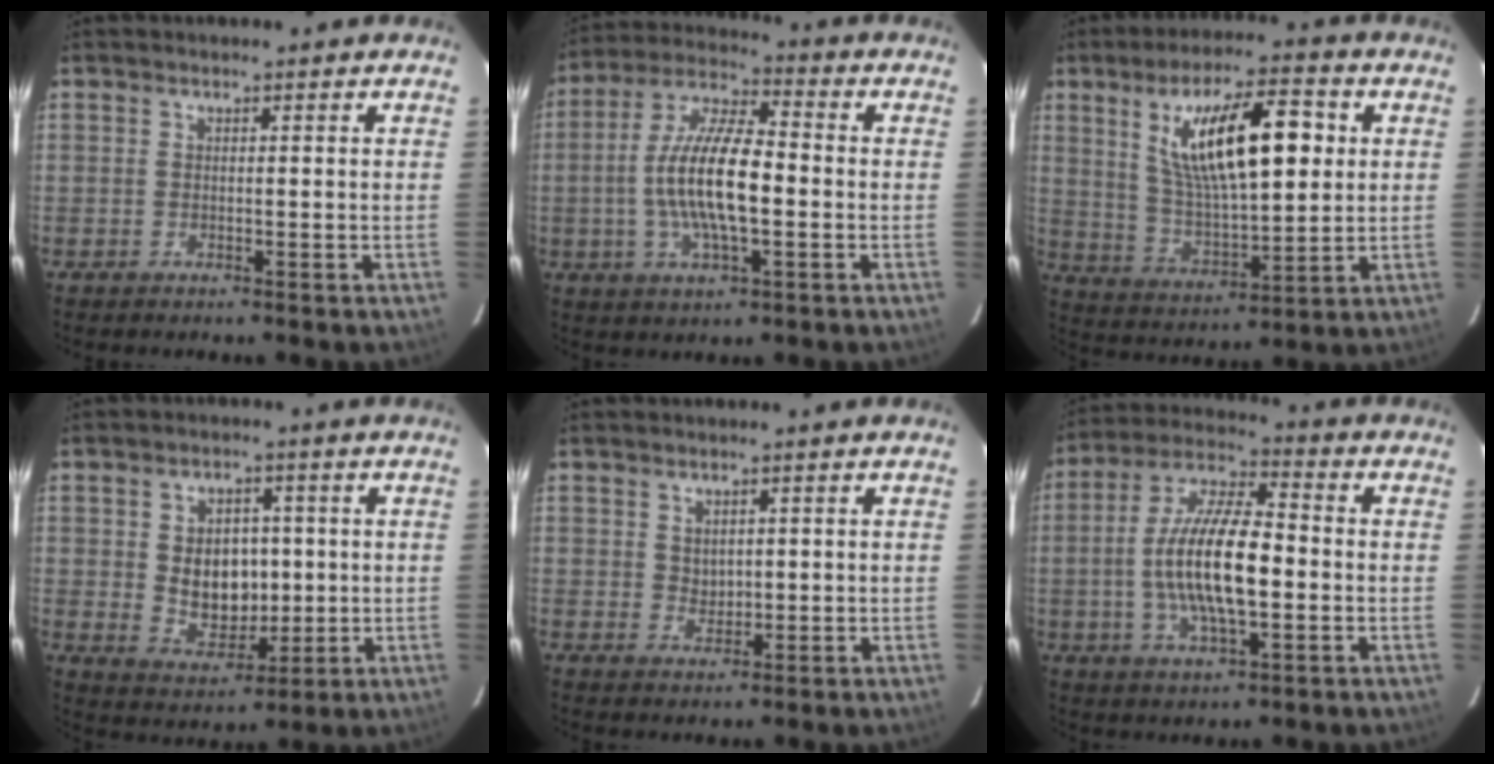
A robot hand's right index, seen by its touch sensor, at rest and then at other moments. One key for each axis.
{"total": 13.9, "fx": -1.9, "fy": 4.4, "fz": 13.0, "tx": -0.258, "ty": 0.004, "tz": -0.037}
{"total": 17.3, "fx": 5.2, "fy": 5.5, "fz": 15.5, "tx": -0.266, "ty": 0.014, "tz": 0.103}
{"total": 8.9, "fx": 0.4, "fy": 6.8, "fz": 5.7, "tx": -0.107, "ty": 0.002, "tz": 0.026}
{"total": 2.2, "fx": 0.8, "fy": 1.8, "fz": 0.7, "tx": -0.006, "ty": 0.001, "tz": 0.020}
{"total": 15.1, "fx": -1.8, "fy": 5.1, "fz": 14.2, "tx": -0.277, "ty": 0.004, "tz": -0.034}